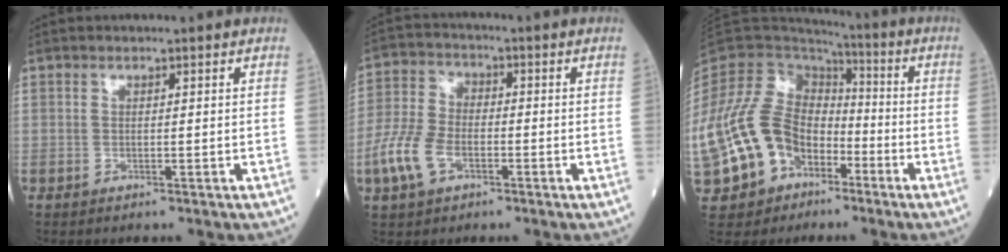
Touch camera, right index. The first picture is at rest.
{"total": 8.1, "force": [-3.2, 4.6, 5.8], "torque": [-0.150, 0.006, -0.067]}
{"total": 19.7, "force": [-7.1, 14.4, 11.5], "torque": [-0.285, 0.016, -0.120]}